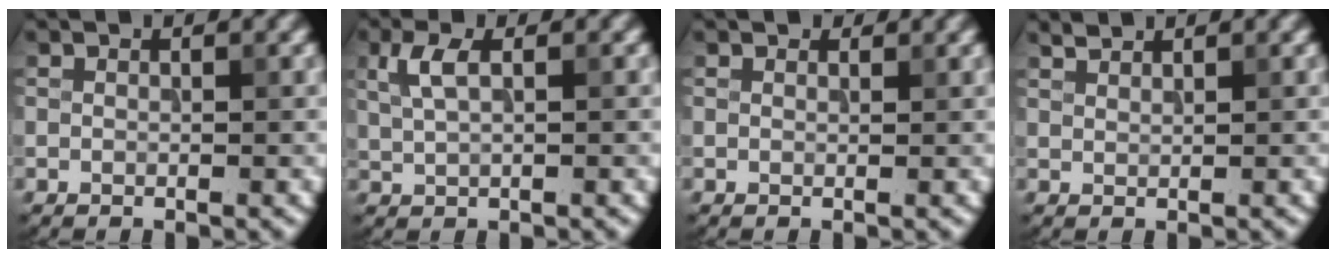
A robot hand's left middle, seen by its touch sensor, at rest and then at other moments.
{"total": 2.5, "force": [0.9, 1.0, 2.1], "torque": [-0.048, 0.003, 0.021]}
{"total": 0.7, "force": [0.7, 0.3, 0.1], "torque": [-0.002, -0.003, 0.007]}
{"total": 1.0, "force": [1.0, 0.1, 0.2], "torque": [-0.004, 0.001, 0.022]}